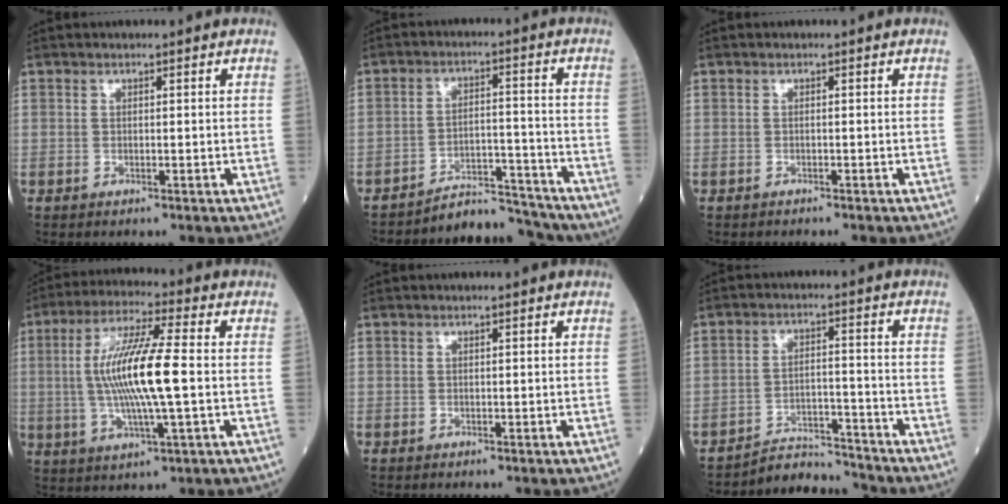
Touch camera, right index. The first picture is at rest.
{"total": 7.6, "force": [-7.4, 1.7, -0.2], "torque": [0.011, 0.035, -0.118]}
{"total": 1.0, "force": [-0.9, 0.2, 0.3], "torque": [-0.010, -0.001, -0.012]}
{"total": 12.8, "force": [-0.2, 1.0, 12.8], "torque": [-0.254, 0.003, -0.005]}
{"total": 0.0}
{"total": 5.9, "force": [-5.8, 0.2, -0.9], "torque": [0.015, 0.013, -0.094]}